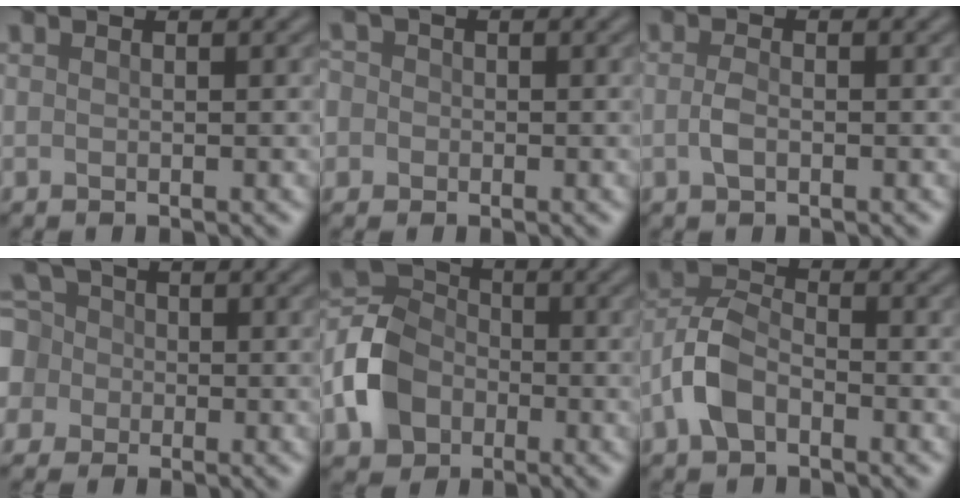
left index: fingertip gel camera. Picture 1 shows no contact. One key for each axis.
{"total": 3.4, "fx": -0.5, "fy": 3.2, "fz": 1.1, "tx": -0.013, "ty": 0.018, "tz": -0.039}
{"total": 1.5, "fx": -0.4, "fy": 0.8, "fz": 1.2, "tx": -0.028, "ty": -0.001, "tz": -0.011}
{"total": 6.9, "fx": -1.1, "fy": 6.4, "fz": 2.4, "tx": -0.064, "ty": 0.018, "tz": -0.056}
{"total": 5.7, "fx": -2.2, "fy": 4.6, "fz": 2.5, "tx": -0.052, "ty": 0.007, "tz": -0.061}
{"total": 4.4, "fx": -2.1, "fy": 2.6, "fz": 2.9, "tx": -0.059, "ty": 0.011, "tz": -0.051}